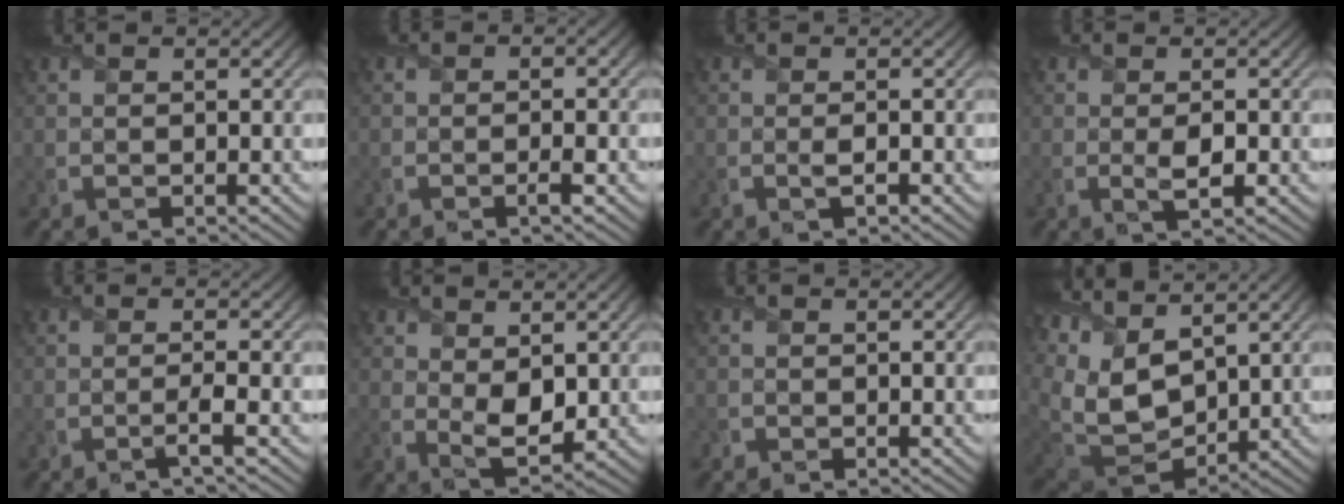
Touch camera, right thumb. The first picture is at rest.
{"total": 1.8, "force": [-0.8, 0.4, 1.6], "torque": [-0.026, 0.002, -0.017]}
{"total": 1.3, "force": [-0.4, 0.4, 1.1], "torque": [-0.025, -0.002, -0.008]}
{"total": 2.4, "force": [-0.3, 0.9, 2.2], "torque": [-0.043, -0.007, -0.002]}
{"total": 1.7, "force": [-0.8, -0.1, 1.5], "torque": [-0.028, 0.007, -0.024]}
{"total": 4.5, "force": [0.9, 2.6, 3.5], "torque": [-0.076, -0.012, 0.026]}
{"total": 0.7, "force": [-0.5, 0.4, 0.0], "torque": [-0.002, -0.004, -0.010]}
{"total": 12.3, "force": [5.4, 6.8, 8.6], "torque": [-0.234, 0.007, 0.125]}